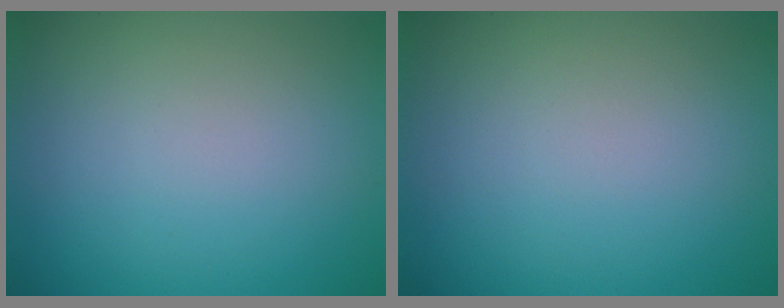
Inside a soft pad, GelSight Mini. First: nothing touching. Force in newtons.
{"total": 0.0}